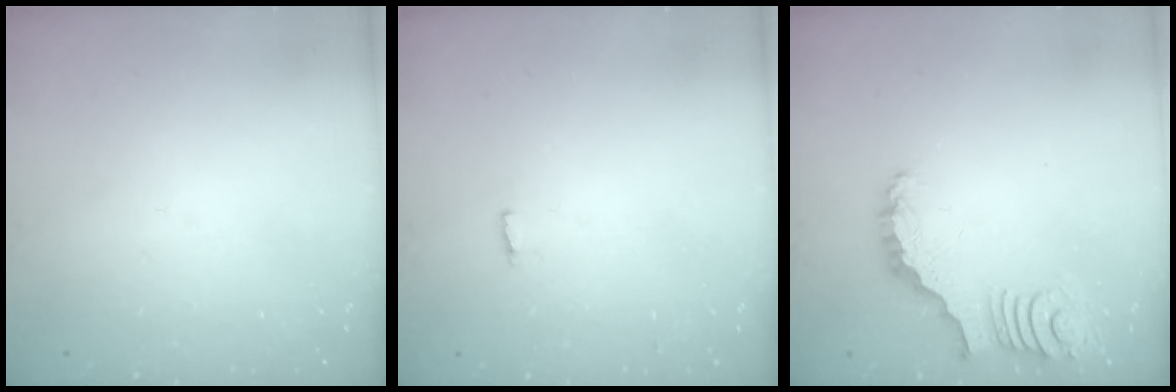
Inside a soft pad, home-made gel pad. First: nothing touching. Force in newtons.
{"total": 2.7, "press": 2.6, "slide": 0.5}
{"total": 3.4, "press": 3.4, "slide": 0.5}